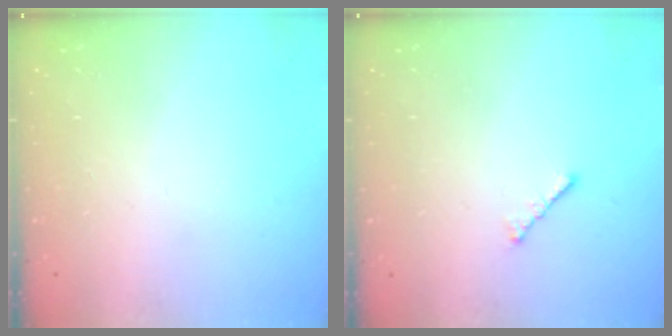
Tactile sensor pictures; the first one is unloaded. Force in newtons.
{"total": 1.9, "press": 1.8, "slide": 0.5}